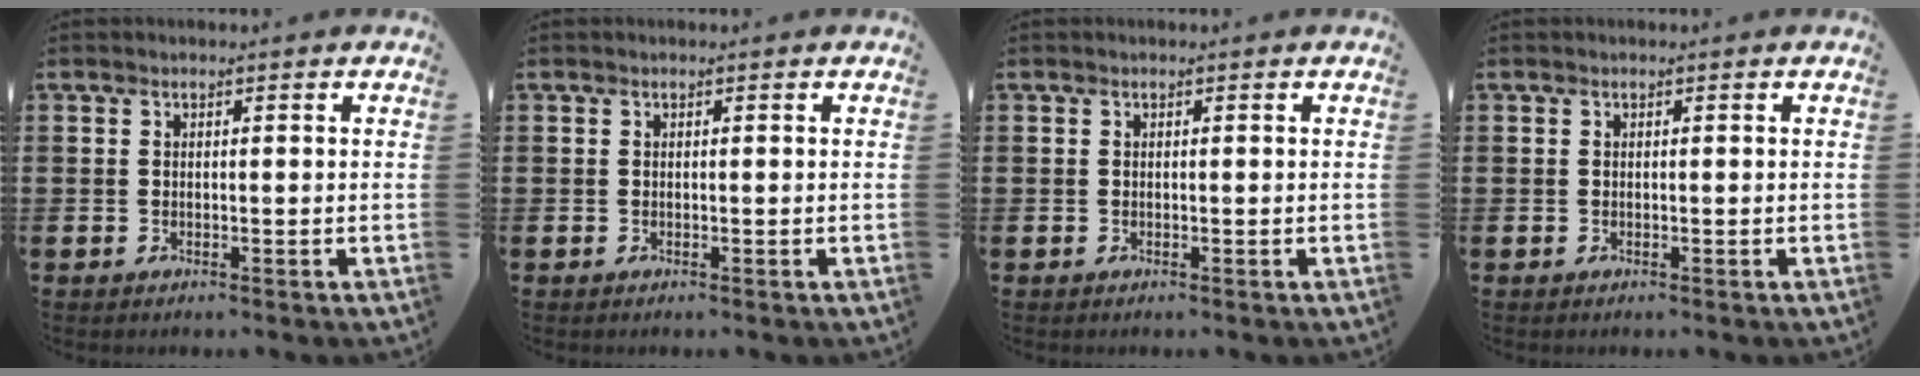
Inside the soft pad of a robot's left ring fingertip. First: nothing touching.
{"total": 0.0}
{"total": 0.0}
{"total": 0.0}